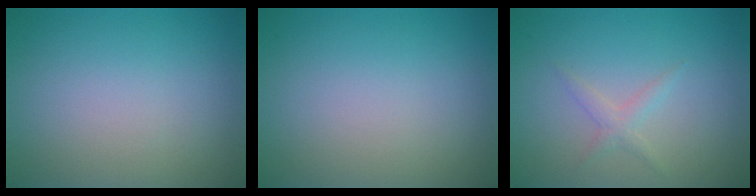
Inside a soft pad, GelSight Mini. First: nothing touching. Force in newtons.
{"total": 0.0}
{"total": 1.3, "press": 1.3, "slide": 0.1}